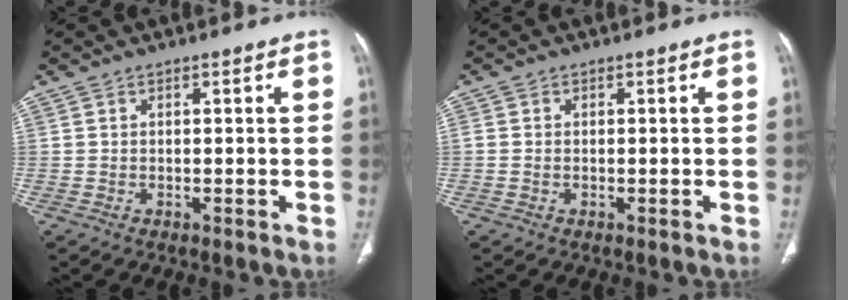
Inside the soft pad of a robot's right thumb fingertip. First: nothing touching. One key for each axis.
{"total": 0.6, "fx": -0.2, "fy": 0.4, "fz": 0.5, "tx": -0.015, "ty": 0.001, "tz": -0.002}